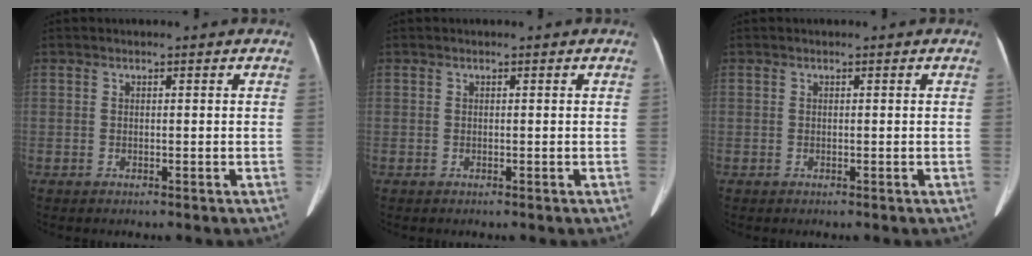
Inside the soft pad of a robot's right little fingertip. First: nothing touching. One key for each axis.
{"total": 0.0}
{"total": 0.0}